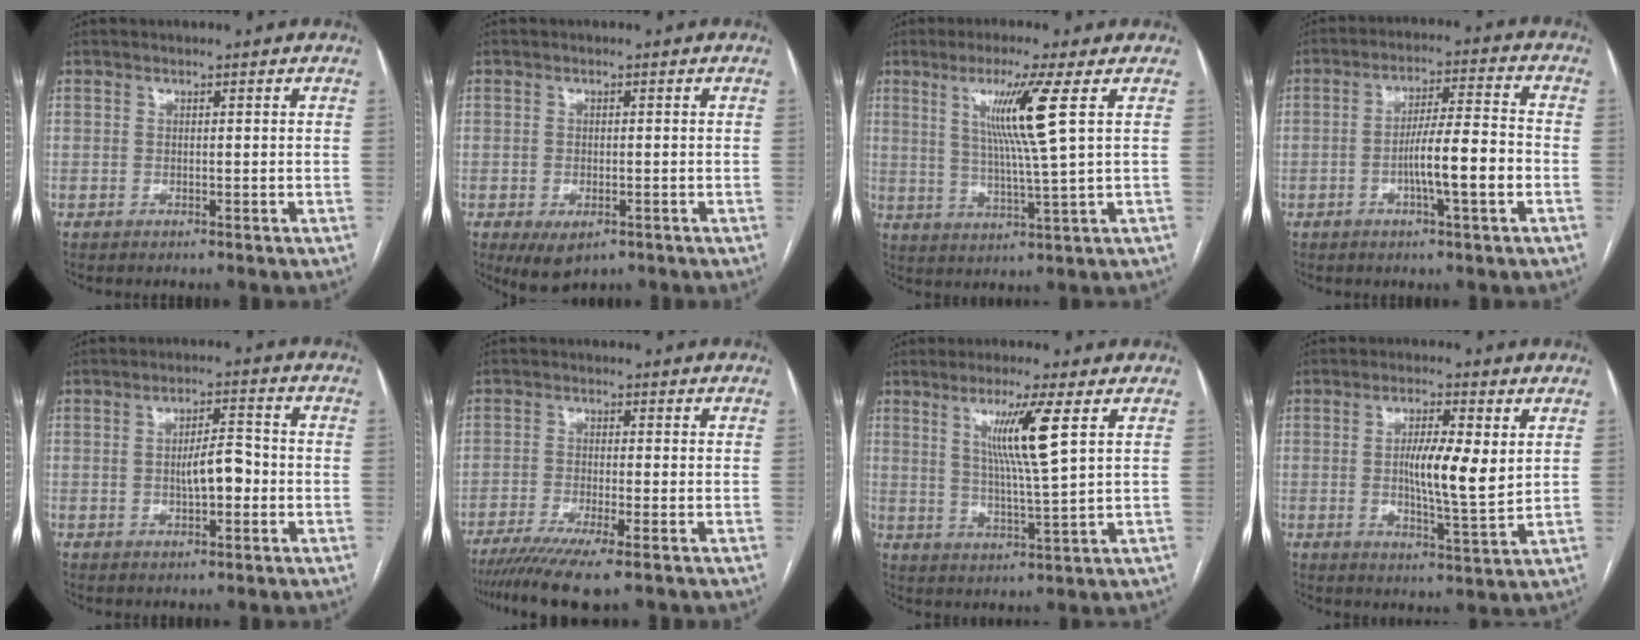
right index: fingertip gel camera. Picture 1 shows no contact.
{"total": 4.4, "force": [-2.2, 2.3, 3.0], "torque": [-0.051, -0.007, -0.024]}
{"total": 9.0, "force": [3.1, -1.9, 8.3], "torque": [-0.150, -0.010, 0.062]}
{"total": 9.0, "force": [-2.5, 0.5, 8.7], "torque": [-0.146, 0.009, -0.044]}
{"total": 5.5, "force": [-0.7, 1.9, 5.1], "torque": [-0.083, 0.011, -0.011]}
{"total": 8.8, "force": [-6.4, 0.2, 6.1], "torque": [-0.099, -0.019, -0.102]}
{"total": 8.6, "force": [3.2, -1.1, 7.9], "torque": [-0.143, -0.013, 0.061]}
{"total": 8.6, "force": [1.4, 1.4, 8.4], "torque": [-0.144, -0.005, 0.022]}